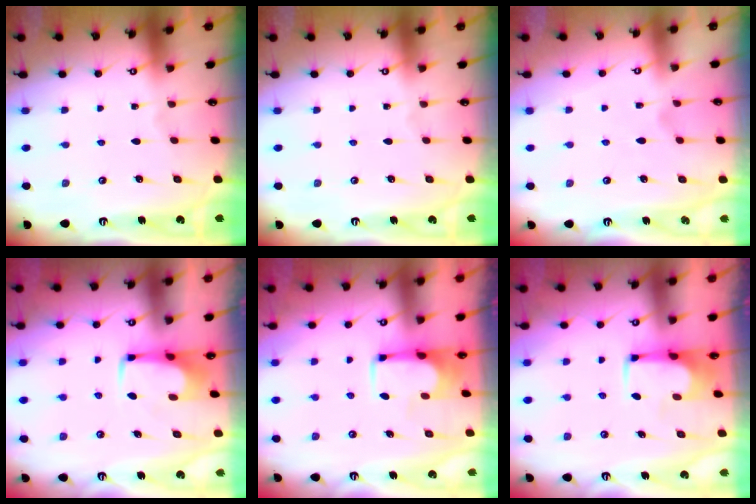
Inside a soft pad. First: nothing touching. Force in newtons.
{"total": 0.0}
{"total": 1.1, "press": 0.1, "slide": 1.1}
{"total": 1.8, "press": 1.6, "slide": 0.6}
{"total": 3.5, "press": 3.5, "slide": 0.2}
{"total": 1.0, "press": 1.0, "slide": 0.1}